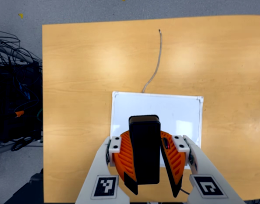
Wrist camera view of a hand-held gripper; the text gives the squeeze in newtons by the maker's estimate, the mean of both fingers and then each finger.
{"total": 10.1, "left": 9.6, "right": 10.5}